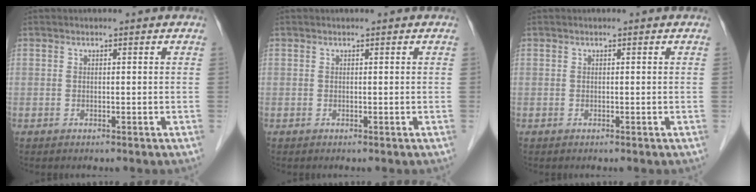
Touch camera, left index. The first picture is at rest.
{"total": 0.5, "force": [-0.5, -0.1, -0.1], "torque": [0.002, -0.005, -0.007]}
{"total": 0.0}